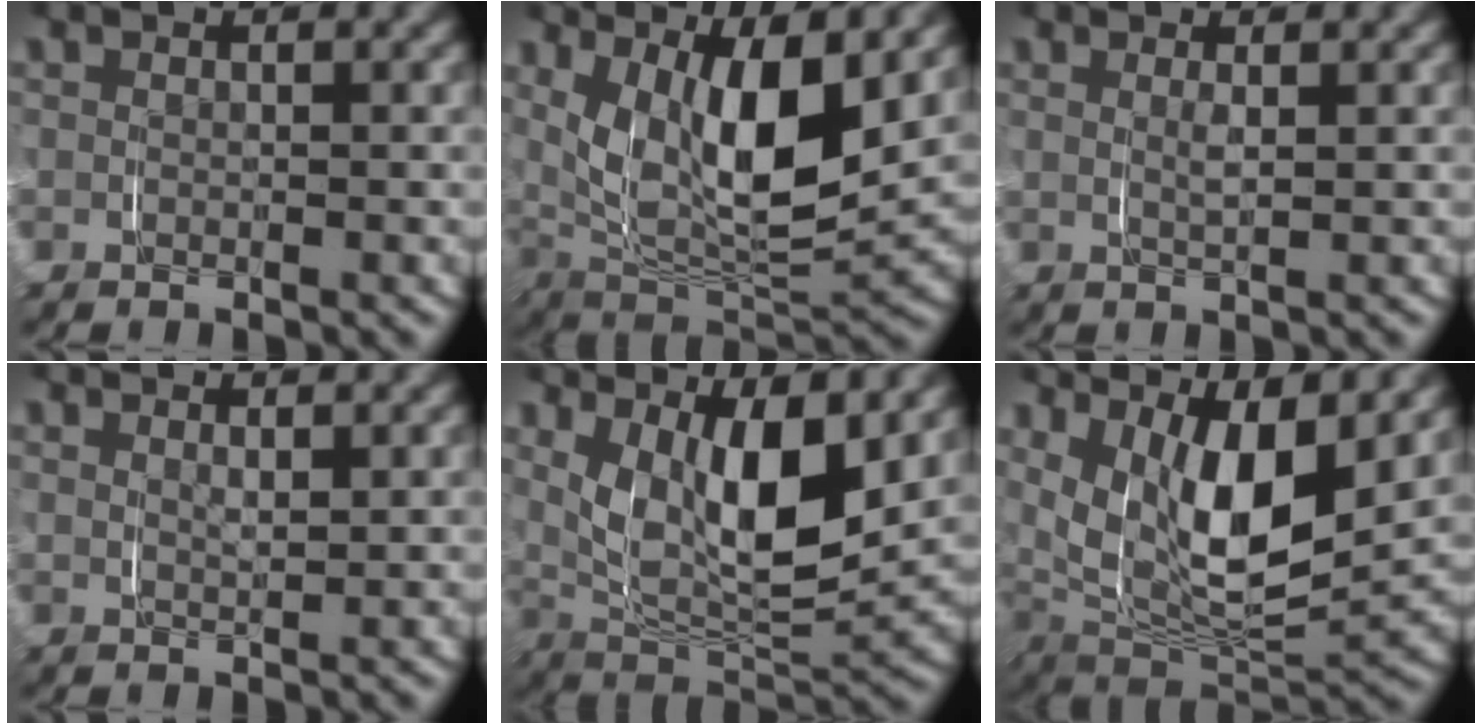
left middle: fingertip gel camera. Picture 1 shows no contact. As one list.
[{"total": 11.1, "force": [2.6, 6.1, 8.8], "torque": [-0.174, -0.015, 0.048]}, {"total": 1.3, "force": [0.6, 0.0, 1.2], "torque": [-0.028, -0.005, 0.015]}, {"total": 1.4, "force": [1.0, 0.2, 0.9], "torque": [-0.016, -0.007, 0.024]}, {"total": 9.8, "force": [2.7, 5.2, 7.9], "torque": [-0.150, -0.015, 0.048]}, {"total": 10.8, "force": [2.2, 6.3, 8.5], "torque": [-0.178, -0.023, 0.045]}]